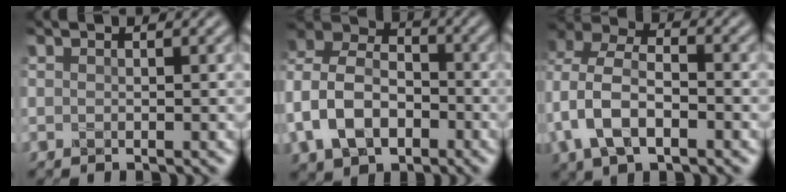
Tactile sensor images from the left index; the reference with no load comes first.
{"total": 9.0, "force": [-2.2, 6.8, 5.4], "torque": [-0.128, 0.005, -0.056]}
{"total": 7.7, "force": [-1.5, 5.1, 5.6], "torque": [-0.125, 0.008, -0.038]}